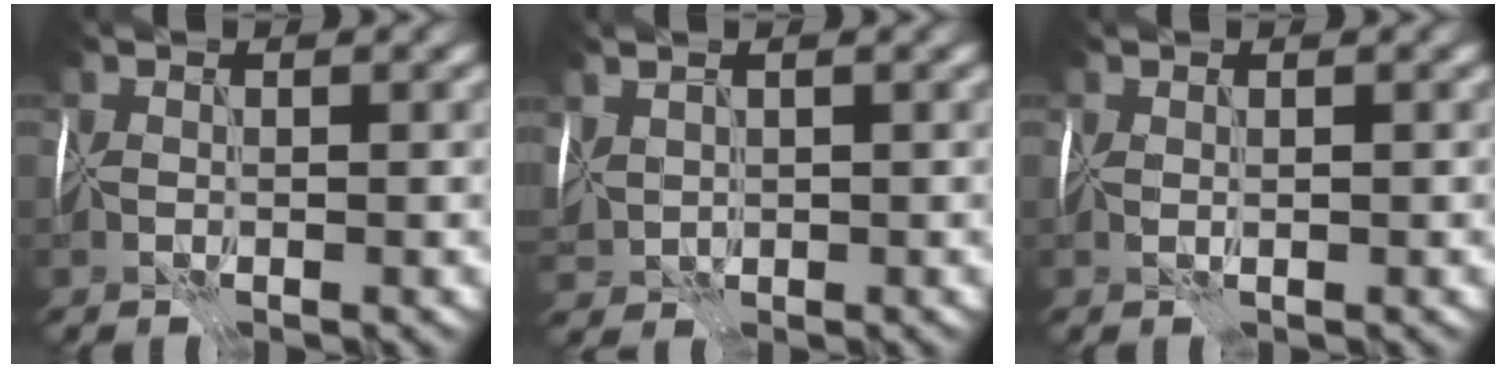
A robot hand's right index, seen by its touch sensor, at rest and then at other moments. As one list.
[{"total": 2.3, "force": [1.0, 1.6, 1.3], "torque": [-0.039, 0.006, 0.028]}, {"total": 0.5, "force": [0.3, 0.0, 0.4], "torque": [-0.006, 0.004, 0.005]}]